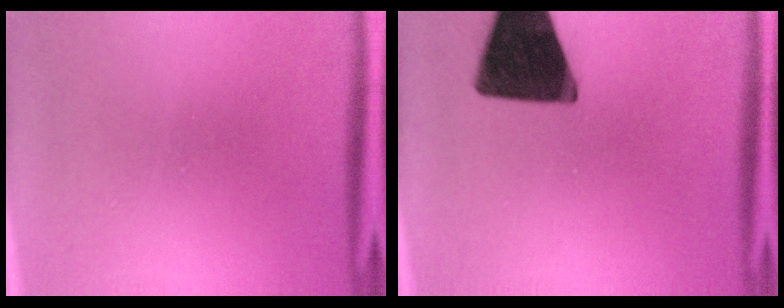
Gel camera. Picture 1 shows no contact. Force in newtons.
{"total": 17.1}